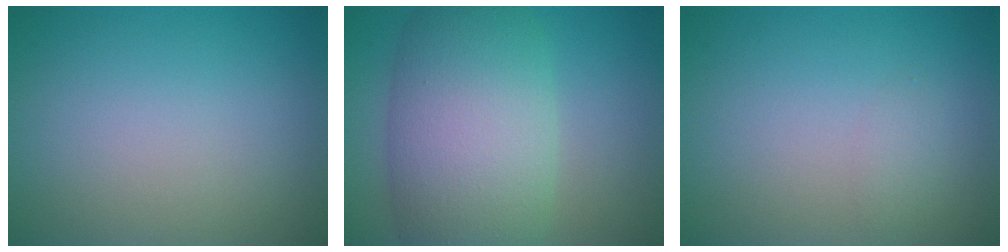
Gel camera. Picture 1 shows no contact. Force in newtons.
{"total": 10.3, "press": 10.3, "slide": 0.4}
{"total": 0.8, "press": 0.8, "slide": 0.0}